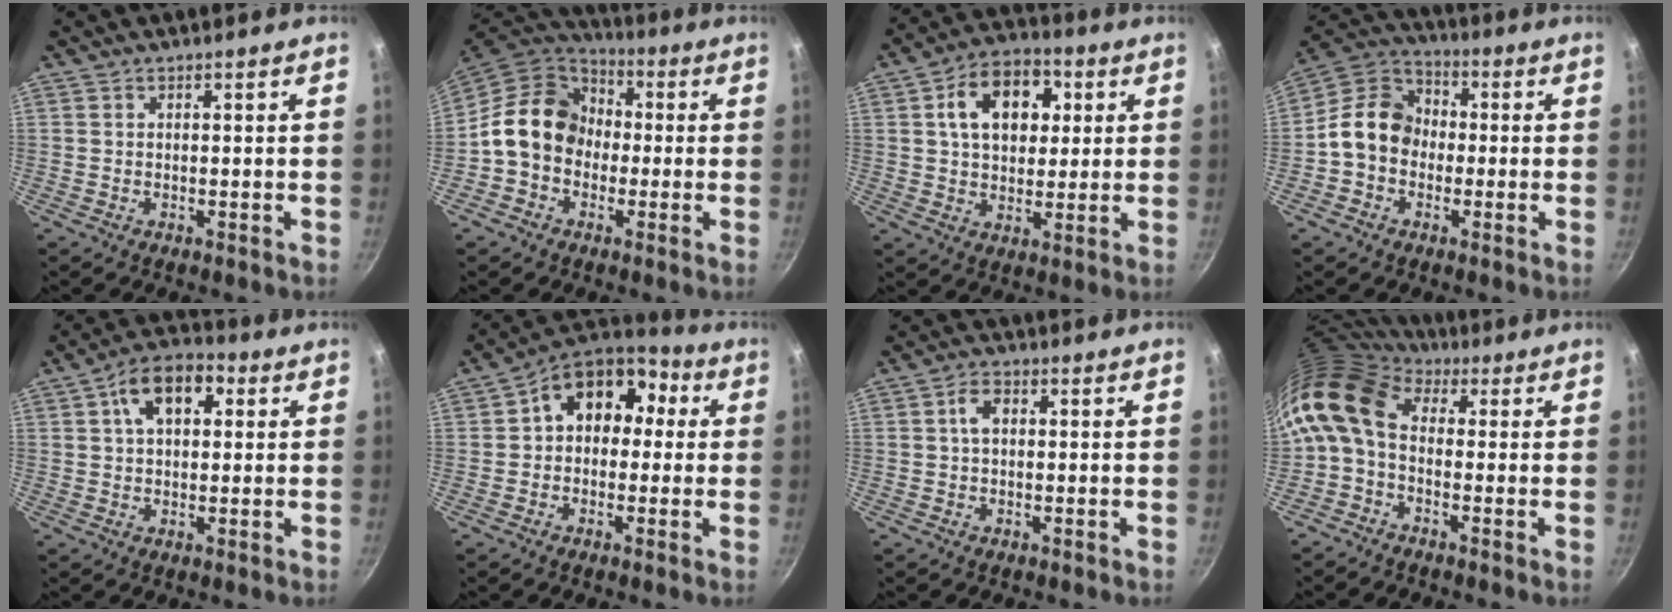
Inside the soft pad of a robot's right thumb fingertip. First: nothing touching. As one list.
[{"total": 13.9, "force": [-0.5, 11.6, 7.6], "torque": [-0.090, 0.039, -0.029]}, {"total": 14.1, "force": [3.9, 9.7, 9.5], "torque": [-0.113, 0.008, 0.051]}, {"total": 11.3, "force": [-1.2, 9.3, 6.3], "torque": [-0.074, 0.038, -0.046]}, {"total": 10.5, "force": [3.2, 6.5, 7.6], "torque": [-0.092, 0.015, 0.039]}, {"total": 13.5, "force": [2.0, 10.3, 8.4], "torque": [-0.086, 0.035, 0.010]}, {"total": 3.5, "force": [0.5, 2.3, 2.6], "torque": [-0.041, 0.010, 0.004]}, {"total": 10.9, "force": [0.6, 7.3, 8.0], "torque": [-0.152, 0.024, -0.010]}]